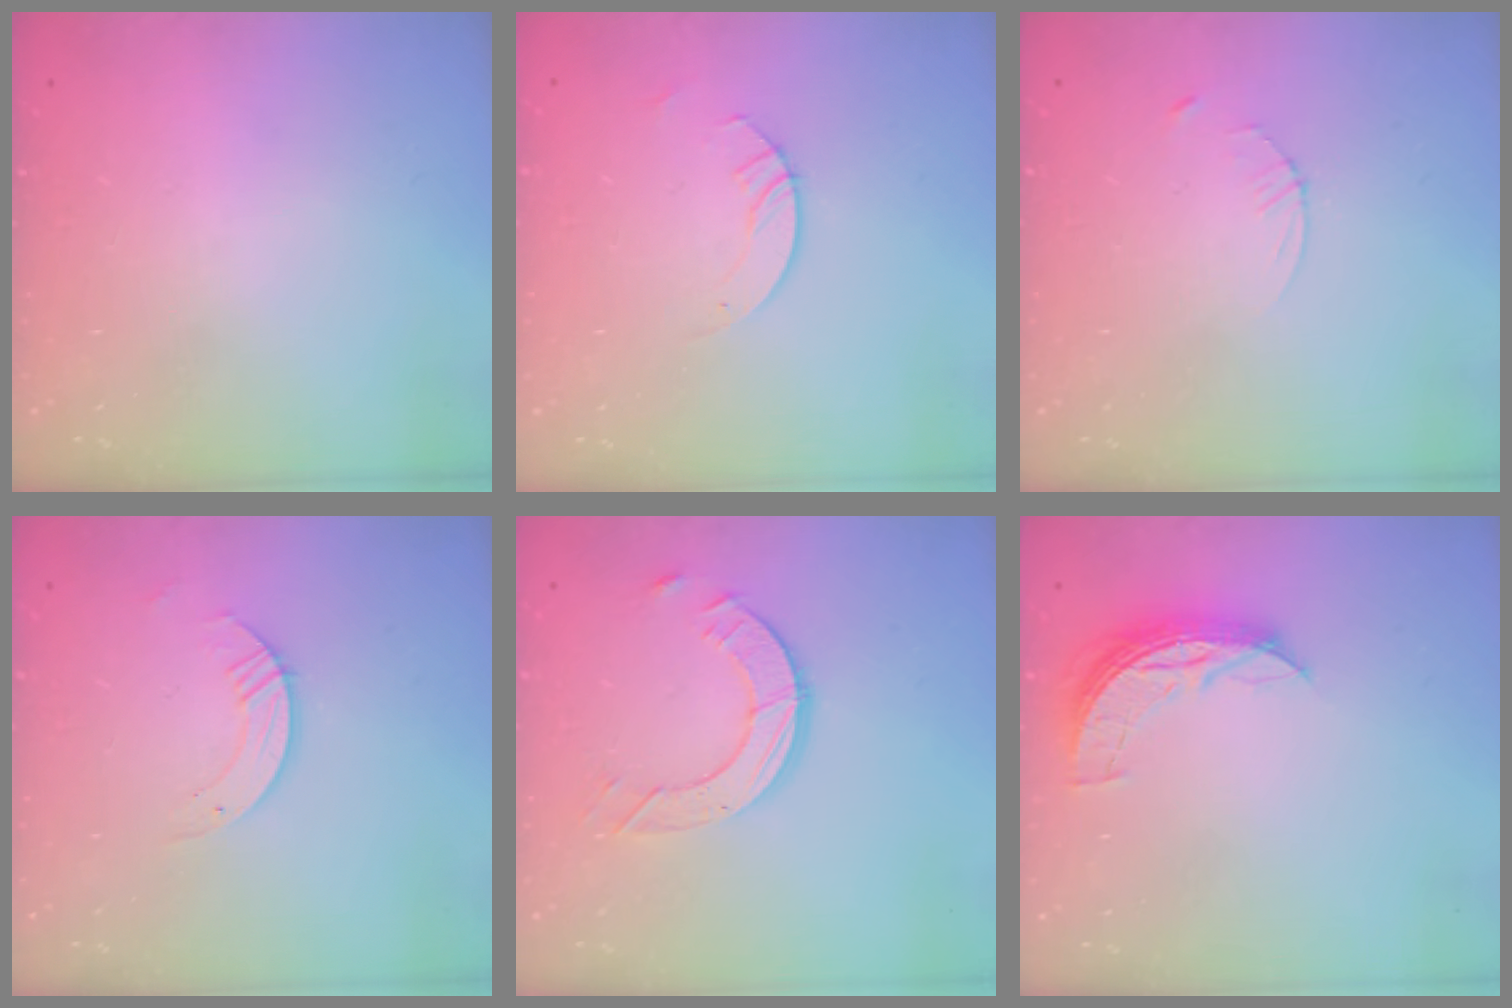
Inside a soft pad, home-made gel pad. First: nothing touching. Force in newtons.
{"total": 3.0, "press": 3.0, "slide": 0.3}
{"total": 2.3, "press": 2.3, "slide": 0.3}
{"total": 3.8, "press": 3.8, "slide": 0.1}
{"total": 8.4, "press": 8.4, "slide": 0.5}
{"total": 6.9, "press": 6.9, "slide": 0.3}